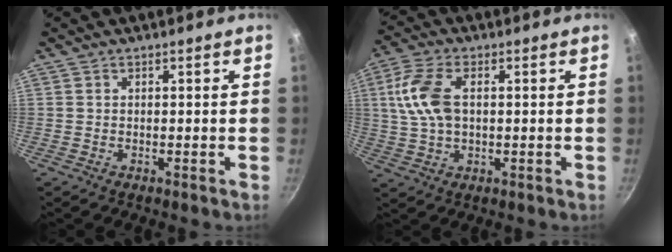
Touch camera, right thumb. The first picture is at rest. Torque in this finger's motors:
{"motor_torque": [0.20, 0.50, 1.15, 0.36, 0.09]}